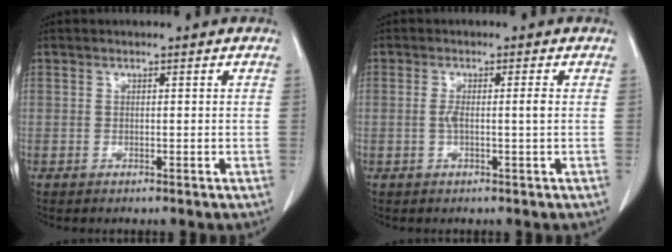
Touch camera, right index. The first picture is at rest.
{"total": 2.3, "force": [0.0, -0.3, 2.2], "torque": [-0.043, -0.001, 0.000]}